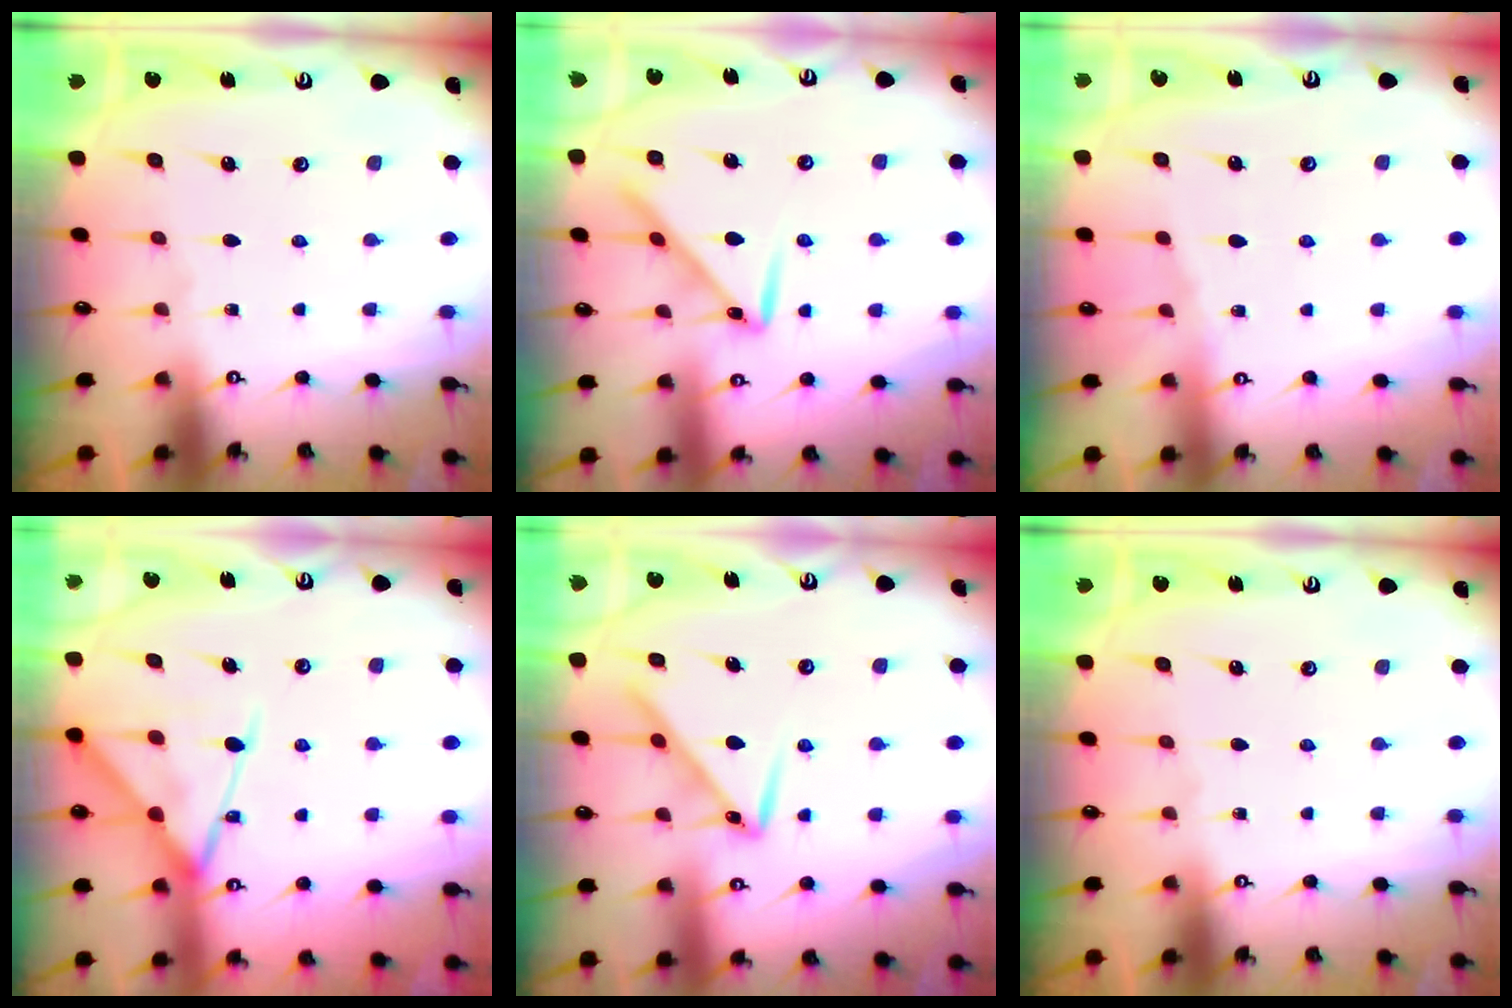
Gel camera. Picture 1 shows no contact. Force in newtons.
{"total": 9.3, "press": 9.2, "slide": 0.5}
{"total": 4.4, "press": 4.3, "slide": 0.8}
{"total": 14.8, "press": 14.7, "slide": 1.2}
{"total": 10.3, "press": 10.3, "slide": 0.4}
{"total": 0.0}